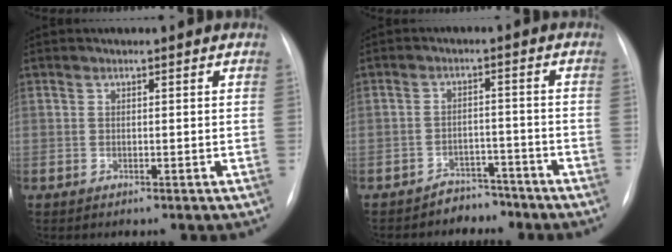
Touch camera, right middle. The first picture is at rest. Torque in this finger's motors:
{"motor_torque": [-0.07, -0.18, 0.13, 0.01]}